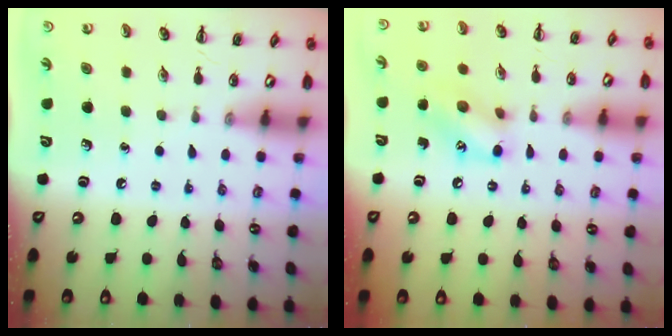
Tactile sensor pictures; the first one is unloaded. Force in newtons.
{"total": 10.7, "press": 10.7, "slide": 0.3}